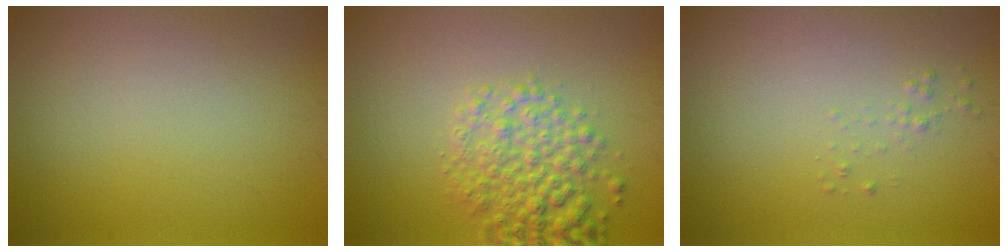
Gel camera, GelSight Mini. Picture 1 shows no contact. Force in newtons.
{"total": 4.7, "press": 4.7, "slide": 0.3}
{"total": 0.6, "press": 0.6, "slide": 0.1}